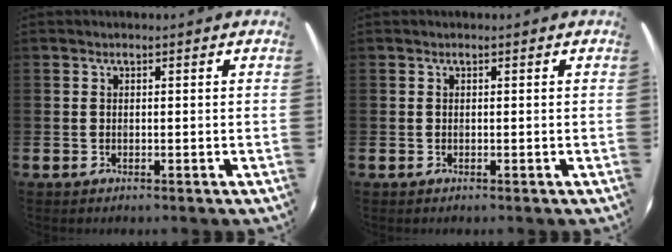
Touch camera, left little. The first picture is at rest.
{"total": 0.0}